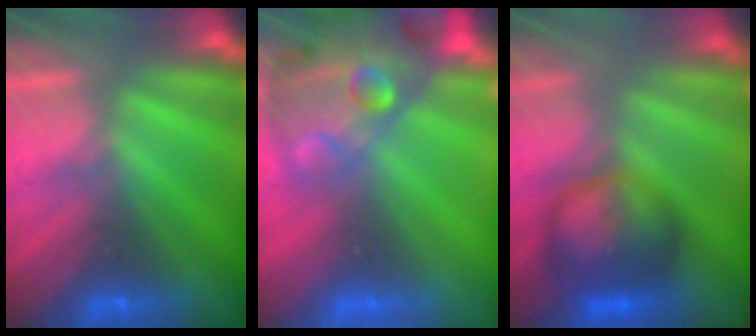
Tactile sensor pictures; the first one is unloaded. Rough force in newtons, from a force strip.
{"total": 7.8}
{"total": 6.6}